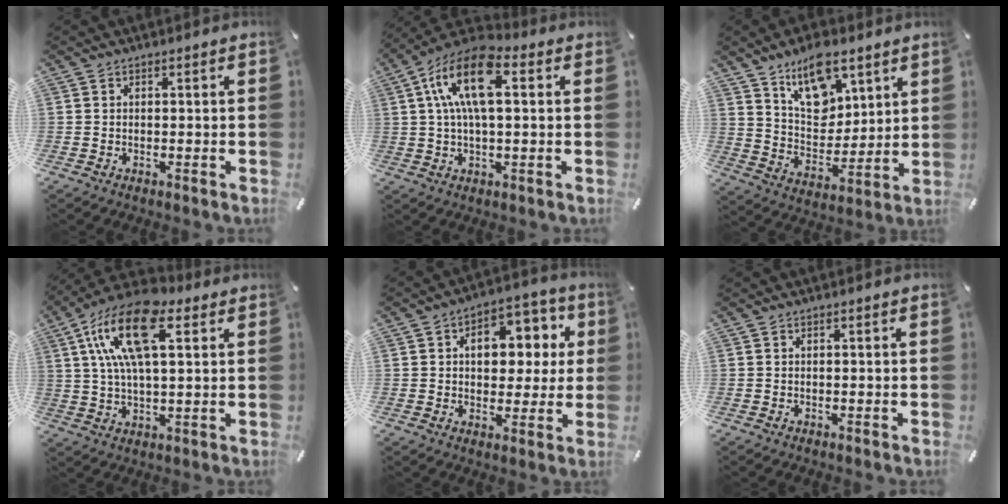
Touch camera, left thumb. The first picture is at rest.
{"total": 14.5, "force": [4.2, 6.7, 12.2], "torque": [-0.253, -0.001, 0.071]}
{"total": 13.9, "force": [9.0, 8.5, 6.4], "torque": [-0.094, -0.058, 0.164]}
{"total": 17.3, "force": [7.0, 7.6, 13.8], "torque": [-0.287, -0.007, 0.116]}
{"total": 8.0, "force": [1.2, 5.5, 5.6], "torque": [-0.061, -0.002, 0.008]}
{"total": 0.0}